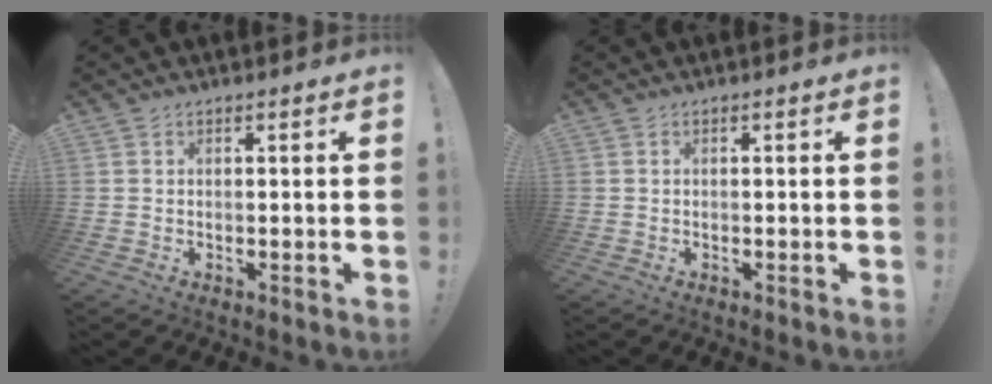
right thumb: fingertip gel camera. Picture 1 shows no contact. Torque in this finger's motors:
{"motor_torque": [-0.17, 0.09, 0.15, 0.02, 0.09]}